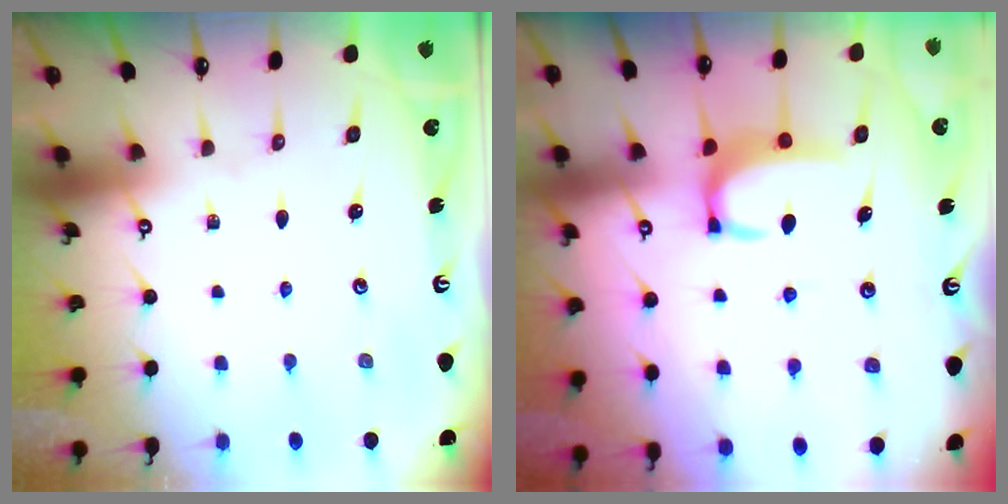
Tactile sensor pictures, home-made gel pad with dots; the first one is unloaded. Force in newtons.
{"total": 3.7, "press": 3.6, "slide": 0.5}